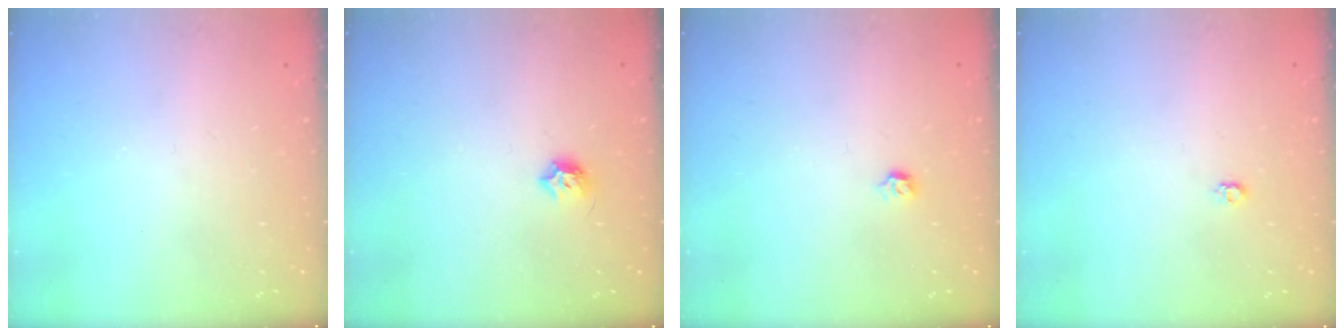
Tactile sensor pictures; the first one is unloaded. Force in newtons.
{"total": 5.9, "press": 5.8, "slide": 0.9}
{"total": 2.8, "press": 2.7, "slide": 0.8}
{"total": 3.7, "press": 3.7, "slide": 0.4}